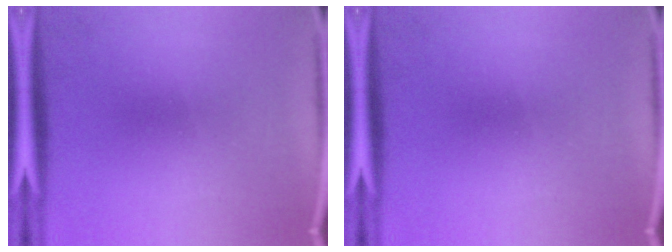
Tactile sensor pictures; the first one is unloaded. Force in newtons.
{"total": 0.0}